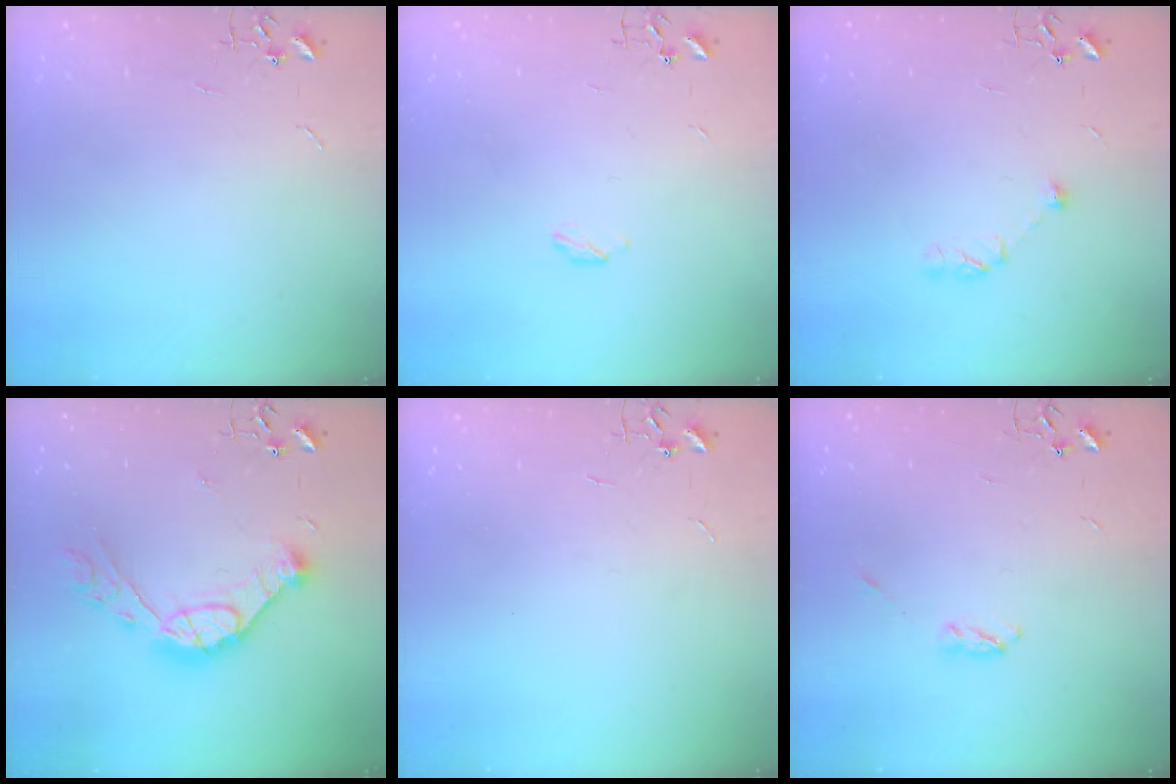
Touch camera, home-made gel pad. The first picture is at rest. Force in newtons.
{"total": 2.9, "press": 2.9, "slide": 0.5}
{"total": 5.7, "press": 5.6, "slide": 0.6}
{"total": 14.2, "press": 14.2, "slide": 1.1}
{"total": 0.0}
{"total": 3.6, "press": 3.6, "slide": 0.6}